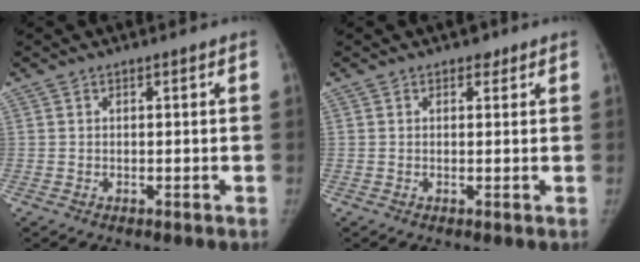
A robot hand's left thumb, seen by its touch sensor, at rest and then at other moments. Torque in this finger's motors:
{"motor_torque": [-0.02, 0.01, 0.35, -0.21, 0.03]}